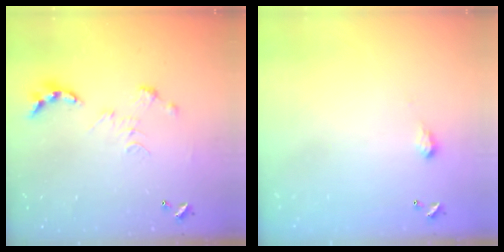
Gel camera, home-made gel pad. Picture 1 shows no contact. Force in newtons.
{"total": 2.0, "press": 2.0, "slide": 0.3}